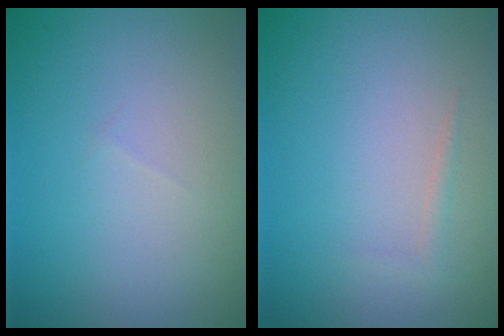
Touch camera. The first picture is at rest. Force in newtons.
{"total": 0.6, "press": 0.6, "slide": 0.0}